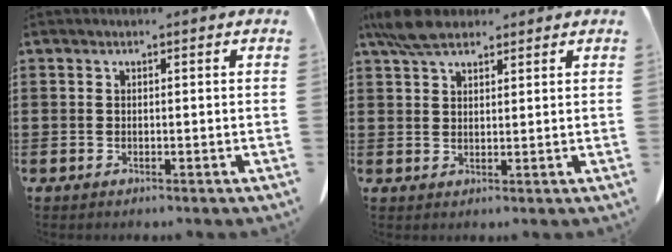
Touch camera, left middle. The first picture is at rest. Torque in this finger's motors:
{"motor_torque": [0.97, 0.58, 0.23, 0.15]}